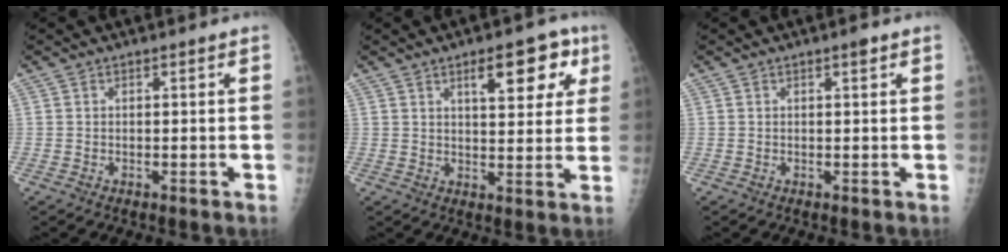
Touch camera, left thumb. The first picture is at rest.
{"total": 10.1, "force": [4.7, 4.4, 7.8], "torque": [-0.071, -0.013, 0.062]}
{"total": 1.0, "force": [0.6, 0.2, 0.8], "torque": [-0.011, -0.001, 0.008]}